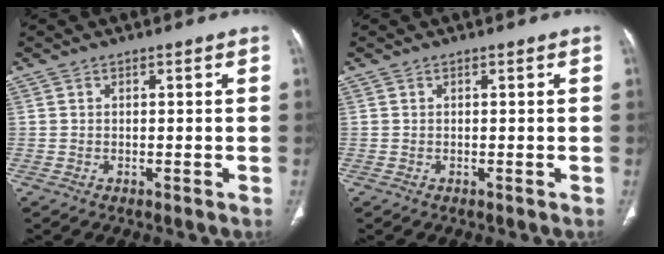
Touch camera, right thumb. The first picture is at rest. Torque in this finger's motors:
{"motor_torque": [0.07, 0.07, 0.00, 0.00, 0.00]}